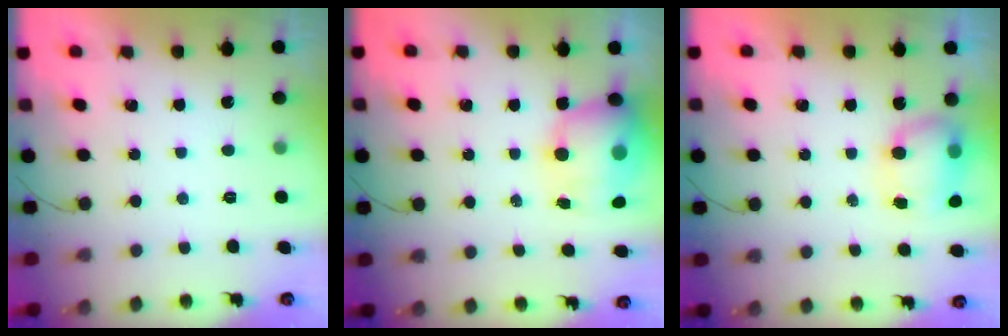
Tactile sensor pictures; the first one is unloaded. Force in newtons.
{"total": 13.5, "press": 13.1, "slide": 3.4}
{"total": 8.7, "press": 8.6, "slide": 1.7}